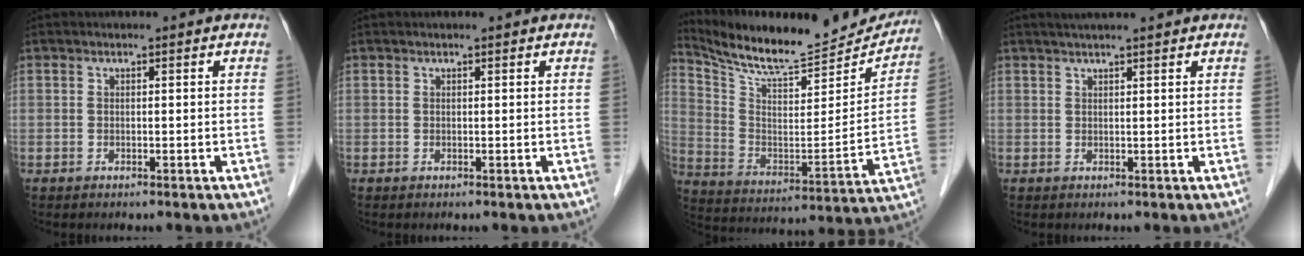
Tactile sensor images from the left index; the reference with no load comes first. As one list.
[{"total": 0.7, "force": [0.6, 0.0, 0.3], "torque": [-0.006, 0.009, 0.010]}, {"total": 22.1, "force": [20.6, 3.4, 7.4], "torque": [-0.132, -0.042, 0.311]}, {"total": 5.4, "force": [4.6, 0.1, 2.9], "torque": [-0.043, 0.028, 0.068]}]